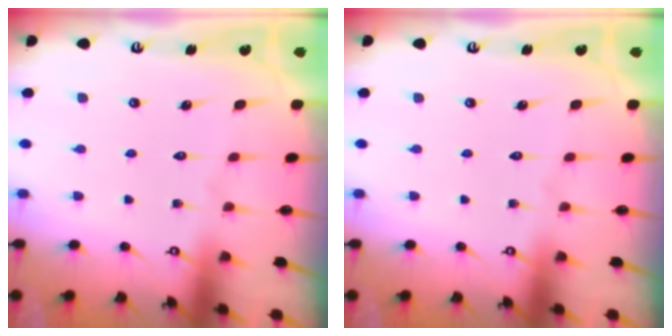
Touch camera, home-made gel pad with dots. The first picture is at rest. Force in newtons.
{"total": 0.0}